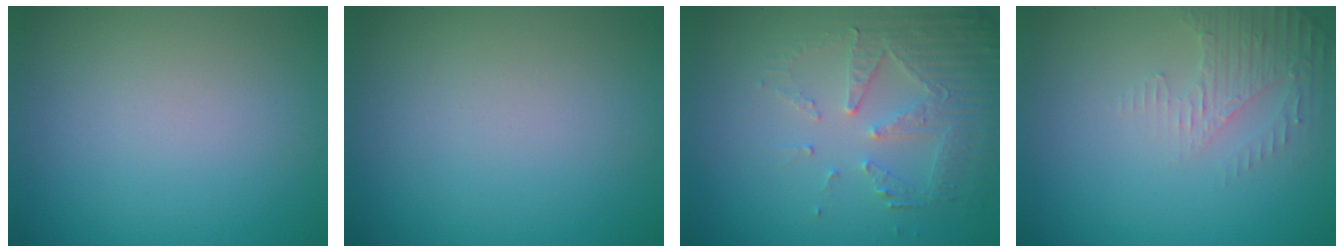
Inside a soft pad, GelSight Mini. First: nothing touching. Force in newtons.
{"total": 0.0}
{"total": 5.4, "press": 3.8, "slide": 3.8}
{"total": 2.6, "press": 2.5, "slide": 0.7}